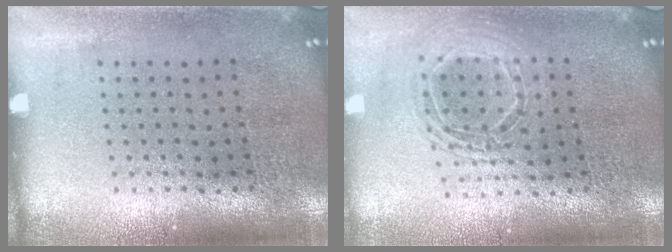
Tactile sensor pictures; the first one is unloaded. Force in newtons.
{"total": 1.6, "press": 1.4, "slide": 0.9}